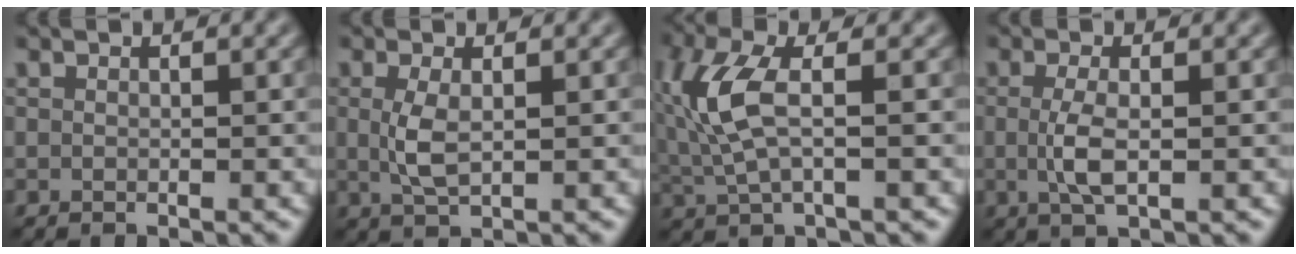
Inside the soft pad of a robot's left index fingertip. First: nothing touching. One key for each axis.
{"total": 2.5, "fx": 0.2, "fy": 0.8, "fz": 2.3, "tx": -0.059, "ty": 0.000, "tz": 0.004}
{"total": 5.7, "fx": 0.6, "fy": 2.2, "fz": 5.3, "tx": -0.133, "ty": 0.002, "tz": 0.011}
{"total": 2.7, "fx": -0.1, "fy": 0.8, "fz": 2.6, "tx": -0.060, "ty": -0.003, "tz": -0.004}